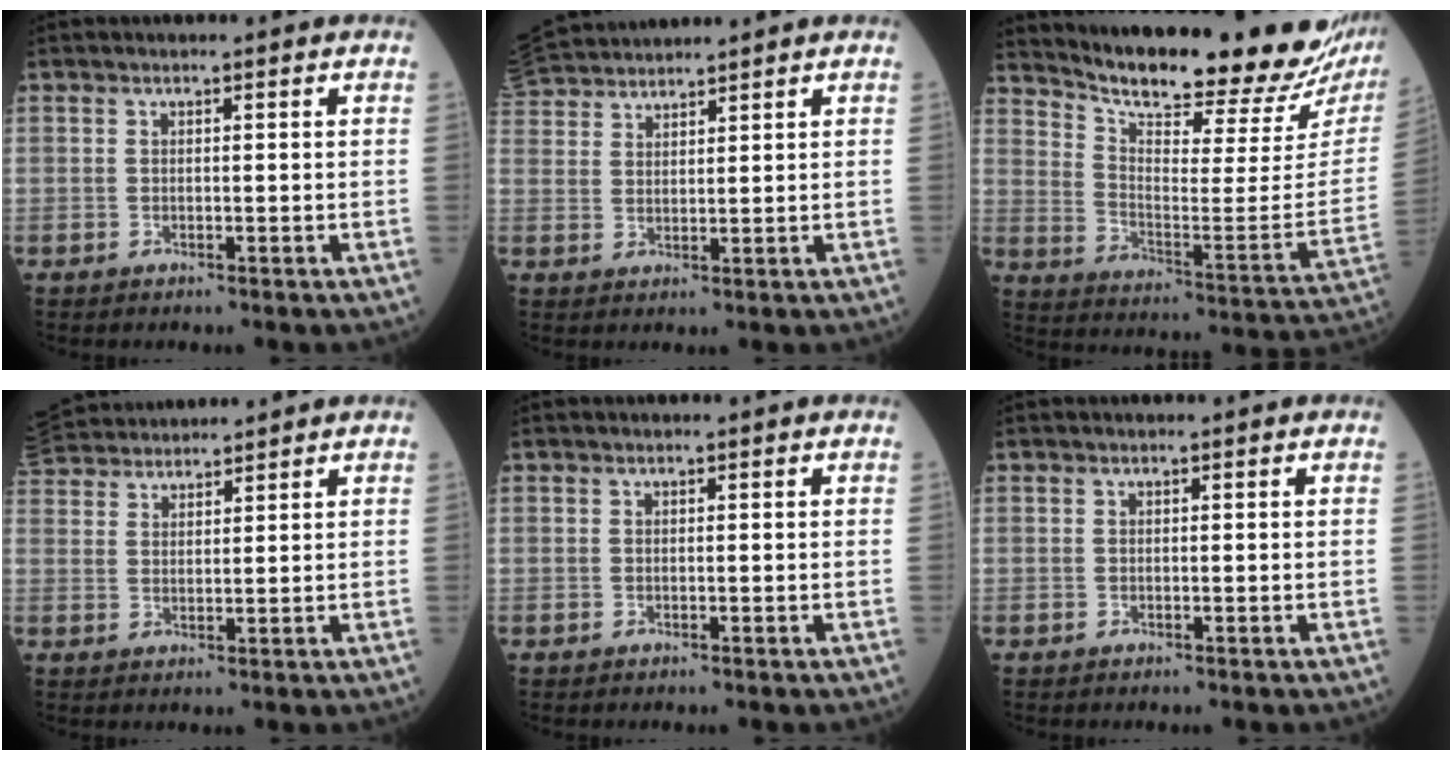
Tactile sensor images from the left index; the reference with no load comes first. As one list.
[{"total": 8.0, "force": [7.7, 0.9, 1.9], "torque": [-0.048, 0.034, 0.150]}, {"total": 26.0, "force": [23.3, 3.4, 10.9], "torque": [-0.182, -0.083, 0.312]}, {"total": 9.7, "force": [9.2, 1.5, 2.4], "torque": [-0.055, 0.043, 0.168]}, {"total": 0.0}, {"total": 0.0}]